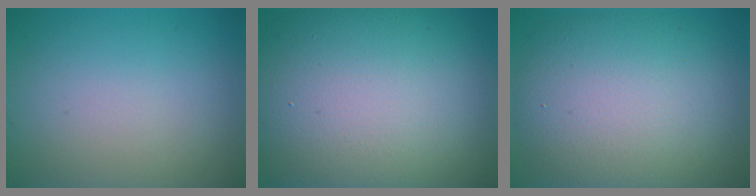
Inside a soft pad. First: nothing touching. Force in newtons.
{"total": 16.7, "press": 16.6, "slide": 1.6}
{"total": 11.1, "press": 11.1, "slide": 0.6}